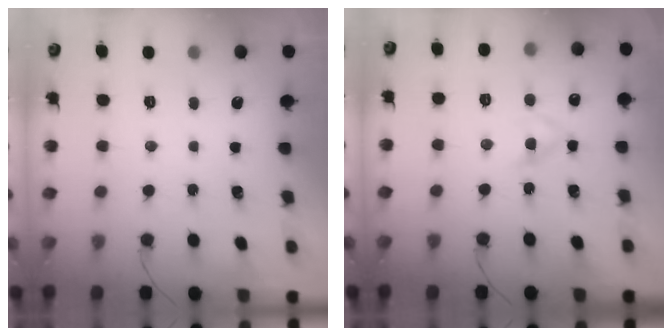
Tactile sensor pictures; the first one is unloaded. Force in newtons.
{"total": 3.8, "press": 3.5, "slide": 1.3}